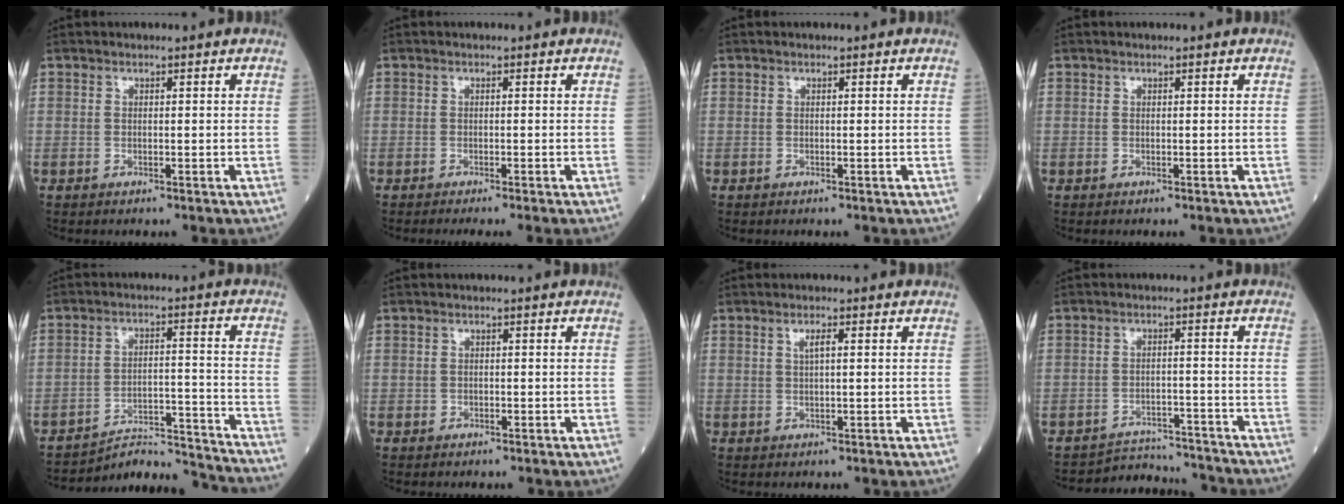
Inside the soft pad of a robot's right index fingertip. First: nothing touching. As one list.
[{"total": 2.9, "force": [-2.3, -0.7, 1.6], "torque": [-0.014, 0.000, -0.032]}, {"total": 0.0}, {"total": 0.0}, {"total": 12.4, "force": [-12.3, -1.3, 0.5], "torque": [-0.001, 0.021, -0.191]}, {"total": 0.7, "force": [-0.4, 0.5, 0.1], "torque": [0.001, 0.002, -0.009]}, {"total": 1.8, "force": [0.6, 0.2, 1.7], "torque": [-0.032, 0.001, 0.009]}, {"total": 8.0, "force": [-7.9, 0.9, -1.1], "torque": [0.014, 0.019, -0.113]}]